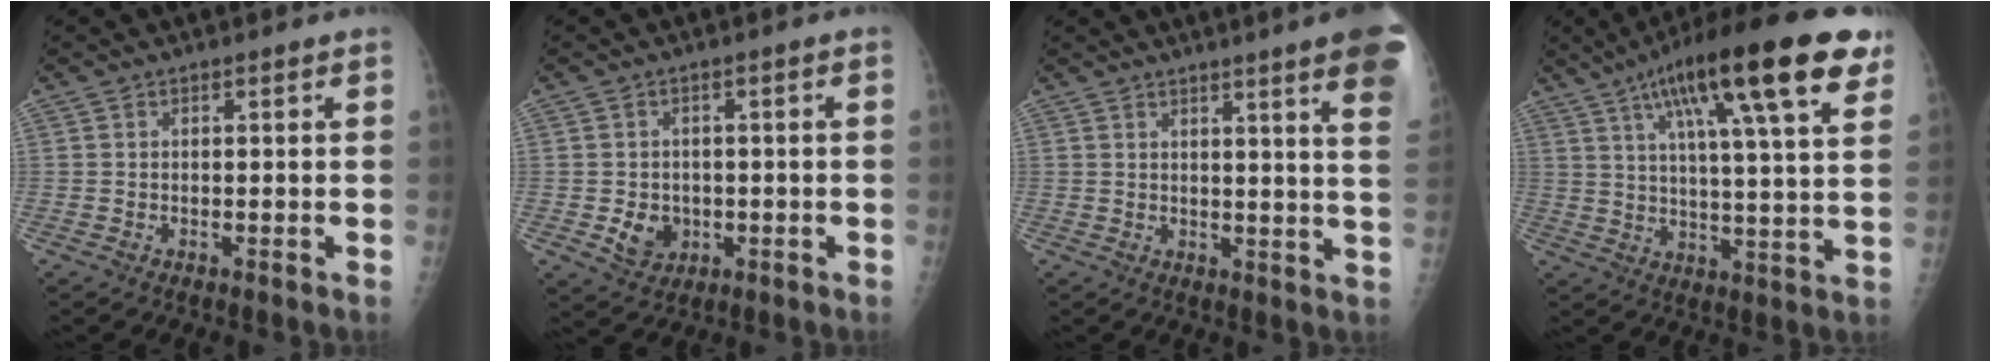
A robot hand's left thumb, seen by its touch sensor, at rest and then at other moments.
{"total": 5.0, "force": [-1.1, 4.2, 2.5], "torque": [-0.023, 0.005, -0.007]}
{"total": 12.7, "force": [8.0, 0.2, 9.8], "torque": [-0.111, -0.032, 0.077]}
{"total": 23.8, "force": [12.4, 4.9, 19.7], "torque": [-0.300, -0.007, 0.186]}